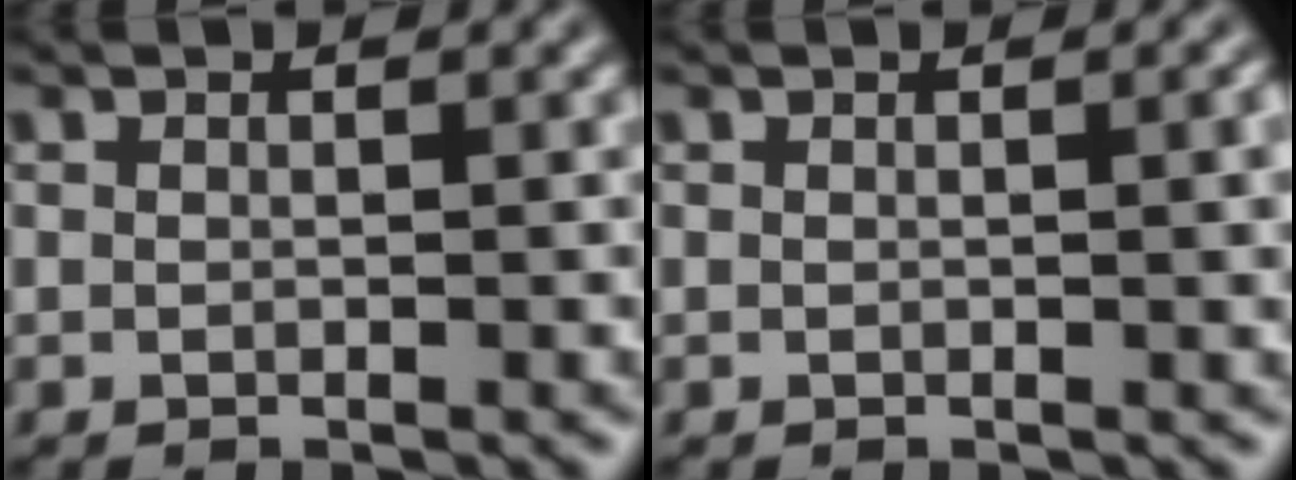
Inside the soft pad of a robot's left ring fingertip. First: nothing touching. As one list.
[{"total": 1.8, "force": [0.1, 0.5, 1.7], "torque": [-0.018, 0.002, 0.000]}]